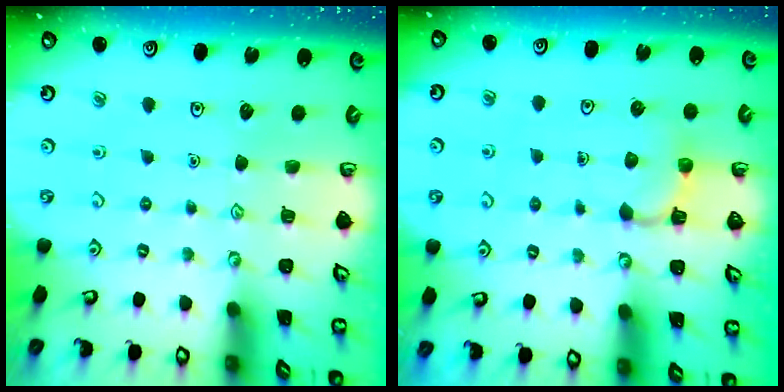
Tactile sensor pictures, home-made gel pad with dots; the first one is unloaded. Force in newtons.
{"total": 3.0, "press": 2.9, "slide": 0.7}